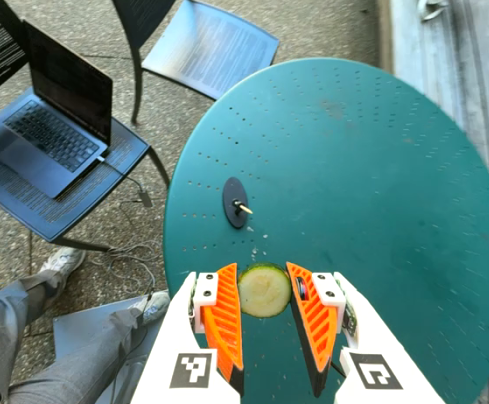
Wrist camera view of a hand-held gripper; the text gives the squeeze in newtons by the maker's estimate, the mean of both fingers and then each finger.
{"total": 11.7, "left": 12.0, "right": 11.5}